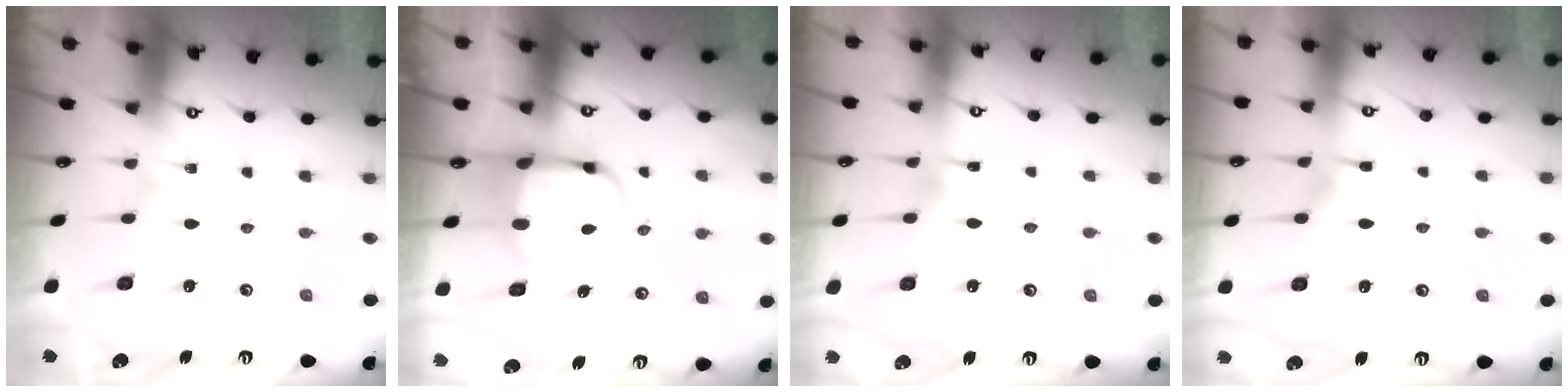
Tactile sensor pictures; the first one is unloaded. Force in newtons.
{"total": 3.9, "press": 3.8, "slide": 1.1}
{"total": 2.1, "press": 2.1, "slide": 0.4}
{"total": 3.9, "press": 3.9, "slide": 0.6}